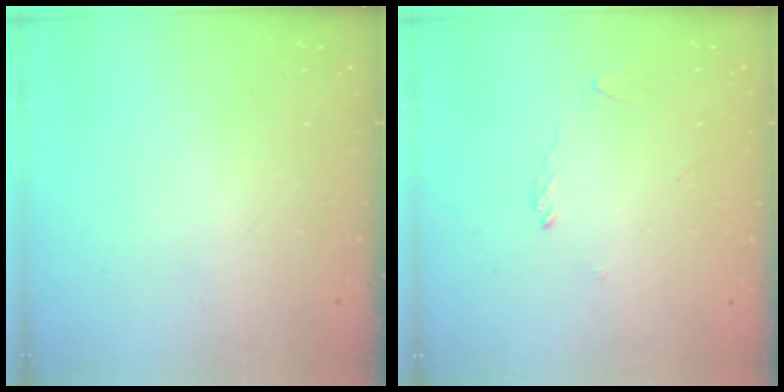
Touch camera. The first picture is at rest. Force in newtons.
{"total": 1.7, "press": 1.7, "slide": 0.3}